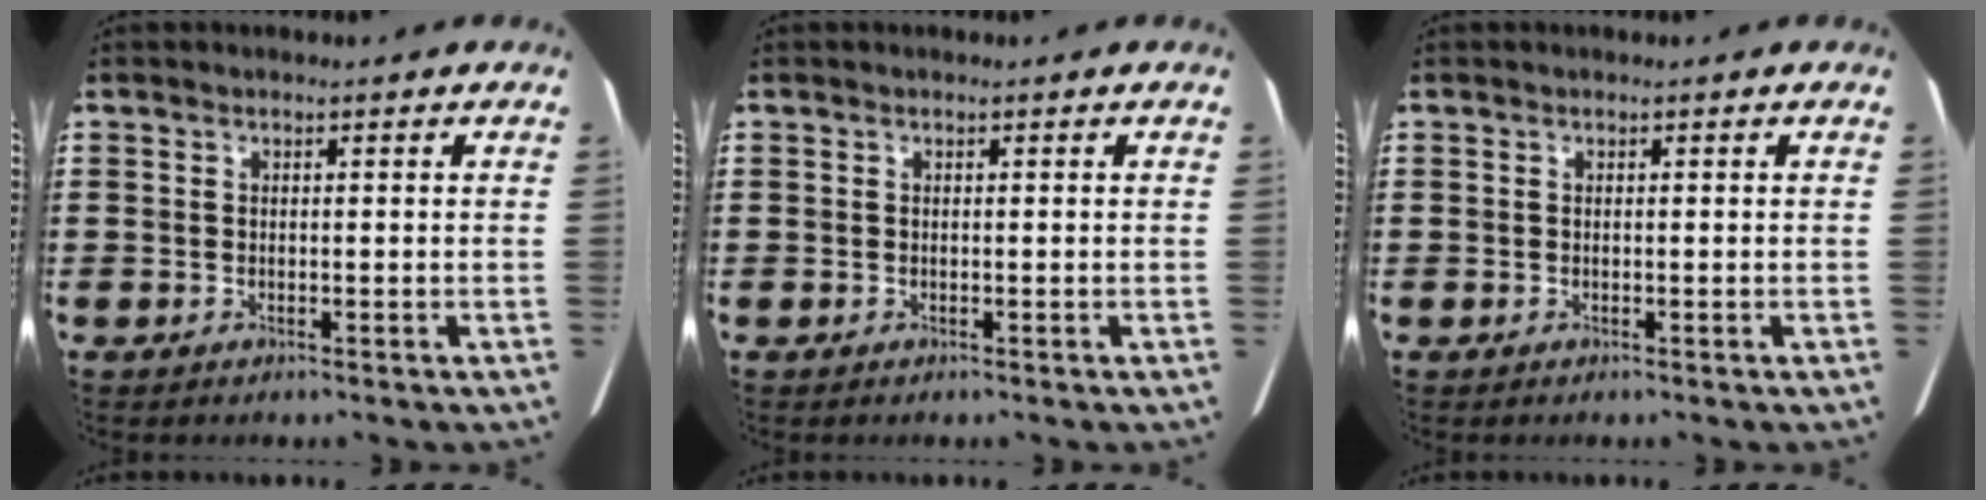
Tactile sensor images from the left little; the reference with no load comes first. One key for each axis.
{"total": 0.0}
{"total": 0.0}